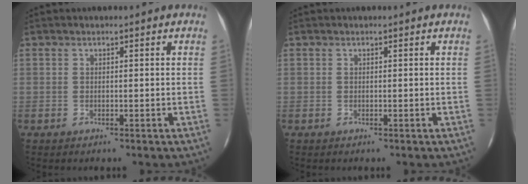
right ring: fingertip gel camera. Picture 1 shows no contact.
{"total": 0.0}